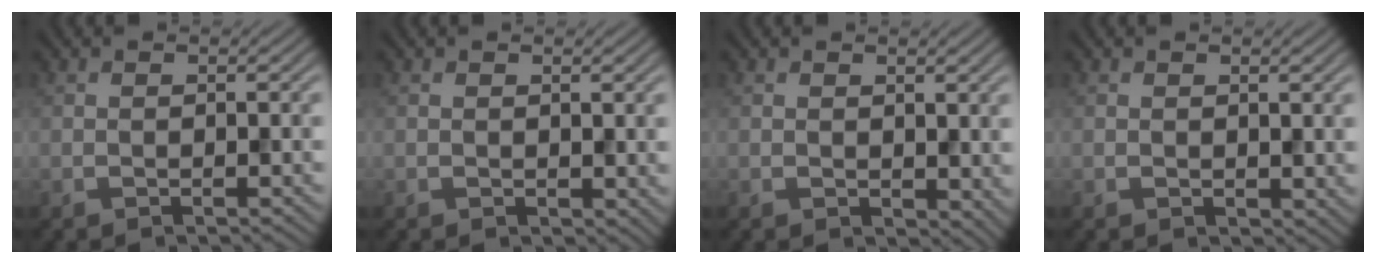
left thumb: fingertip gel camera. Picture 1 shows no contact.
{"total": 0.8, "force": [0.4, 0.6, 0.4], "torque": [-0.004, -0.004, 0.010]}
{"total": 2.1, "force": [0.7, 1.4, 1.4], "torque": [-0.024, -0.008, 0.016]}
{"total": 0.9, "force": [0.5, 0.6, 0.4], "torque": [-0.005, -0.005, 0.013]}